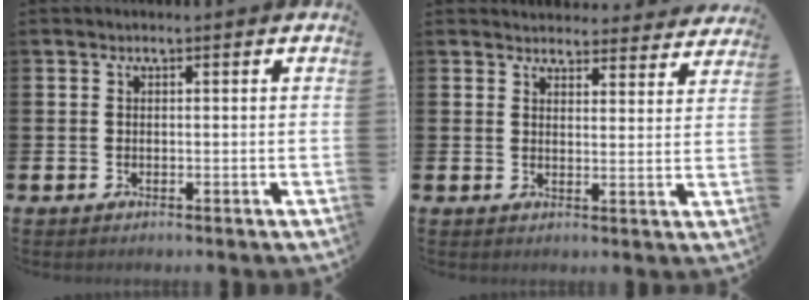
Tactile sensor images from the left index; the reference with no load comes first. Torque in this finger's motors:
{"motor_torque": [1.00, -1.14, 0.35, 0.05]}